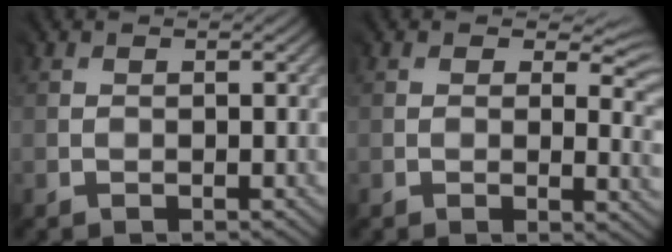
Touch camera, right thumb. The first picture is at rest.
{"total": 5.2, "force": [1.6, 2.8, 4.1], "torque": [-0.058, -0.007, 0.021]}